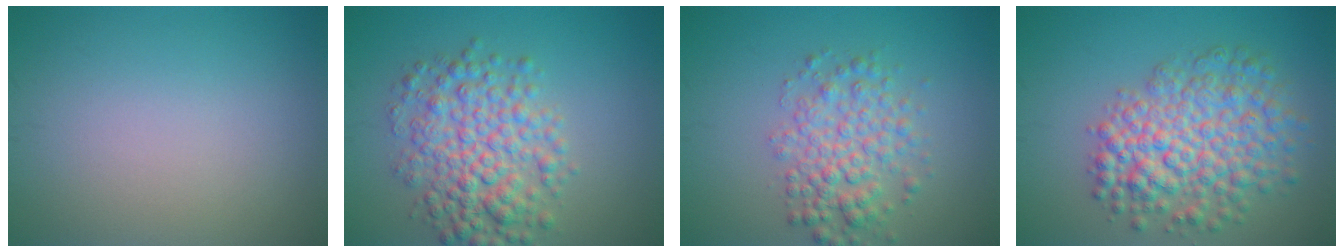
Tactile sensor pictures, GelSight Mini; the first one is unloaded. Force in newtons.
{"total": 6.2, "press": 6.2, "slide": 0.1}
{"total": 4.3, "press": 4.3, "slide": 0.1}
{"total": 7.5, "press": 7.5, "slide": 0.2}